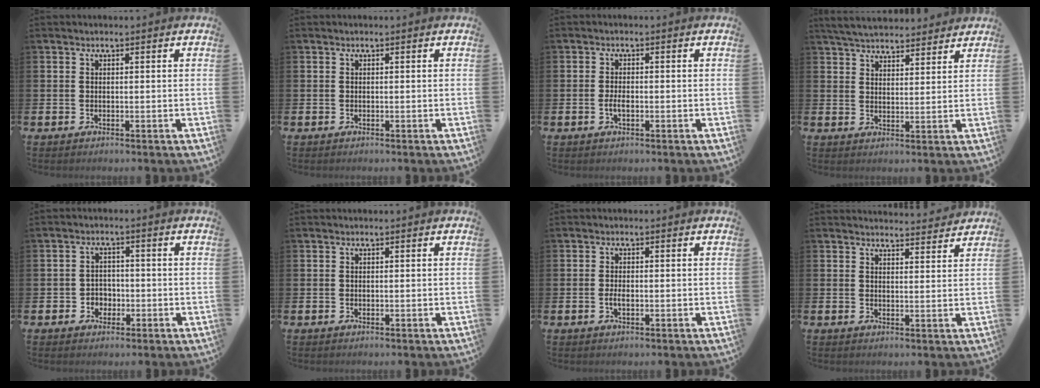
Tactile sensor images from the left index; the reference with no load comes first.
{"total": 0.0}
{"total": 1.7, "force": [-0.5, 0.8, 1.4], "torque": [-0.022, -0.002, -0.010]}
{"total": 5.4, "force": [5.2, 1.1, 0.8], "torque": [-0.031, -0.024, 0.095]}
{"total": 2.5, "force": [-1.1, 2.2, 0.6], "torque": [-0.013, 0.004, -0.028]}
{"total": 0.0}
{"total": 1.4, "force": [-0.4, 0.6, 1.2], "torque": [-0.017, -0.002, -0.009]}
{"total": 3.3, "force": [3.3, 0.2, 0.0], "torque": [0.002, -0.024, 0.057]}